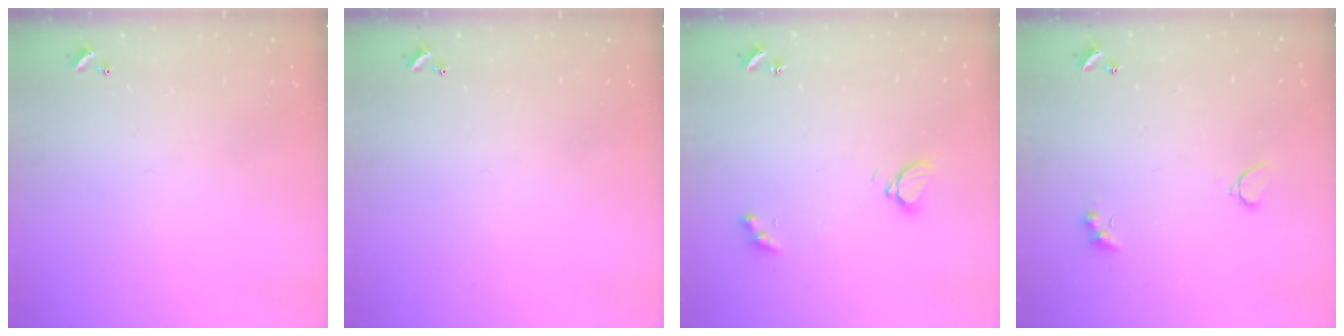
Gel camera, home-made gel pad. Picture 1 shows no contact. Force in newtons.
{"total": 0.0}
{"total": 3.2, "press": 3.2, "slide": 0.4}
{"total": 3.5, "press": 3.3, "slide": 0.9}